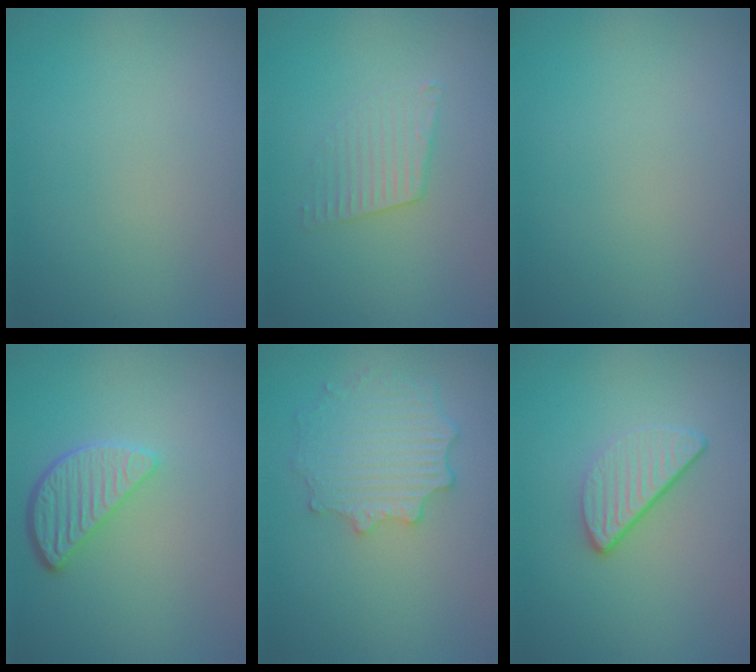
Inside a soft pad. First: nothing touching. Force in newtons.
{"total": 2.1, "press": 2.1, "slide": 0.3}
{"total": 0.0}
{"total": 3.4, "press": 2.9, "slide": 1.8}
{"total": 4.4, "press": 3.6, "slide": 2.5}
{"total": 3.0, "press": 2.3, "slide": 1.9}